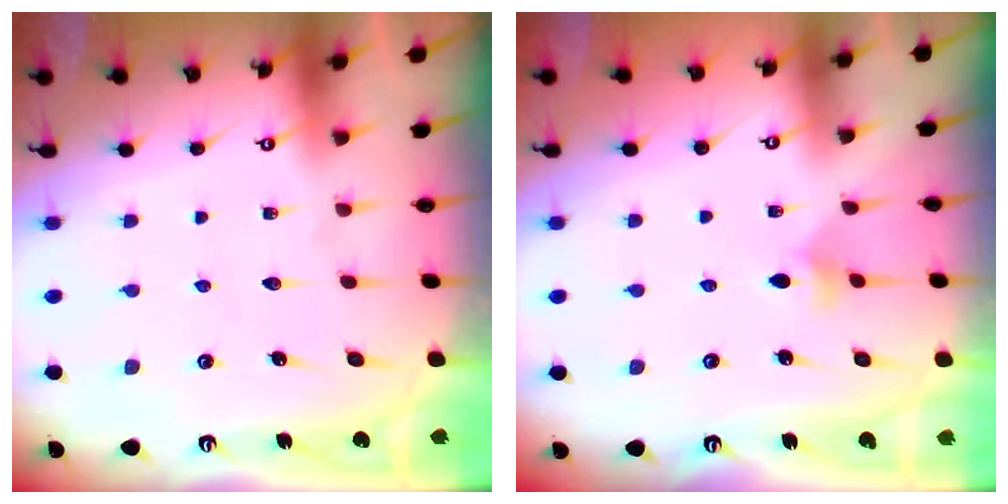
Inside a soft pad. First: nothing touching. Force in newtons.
{"total": 4.7, "press": 4.6, "slide": 0.7}